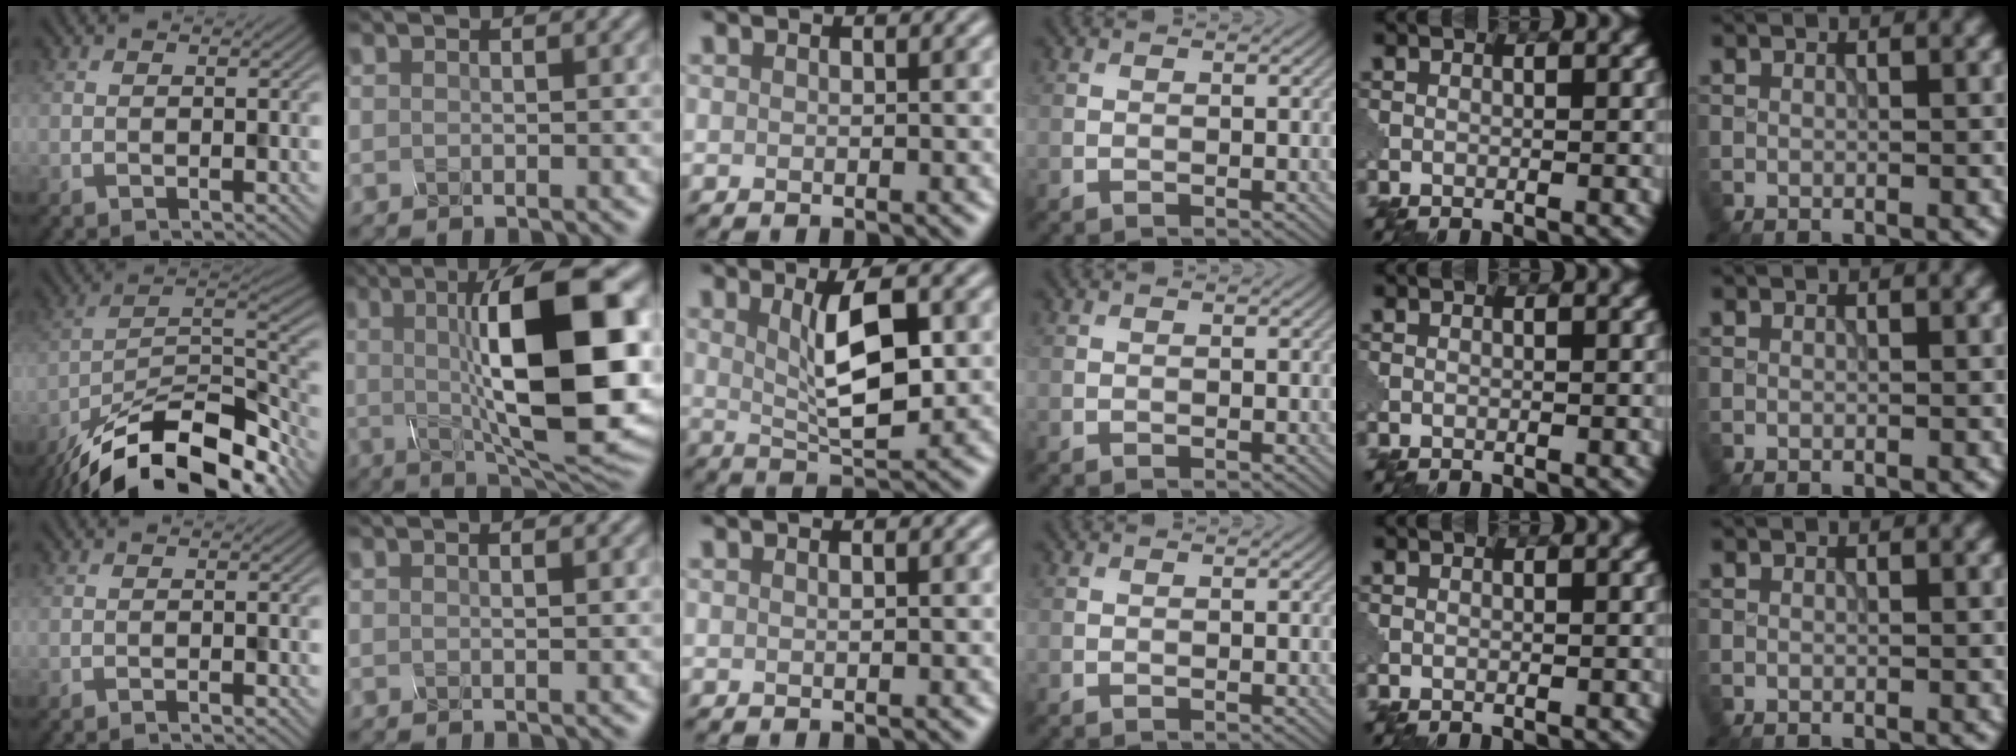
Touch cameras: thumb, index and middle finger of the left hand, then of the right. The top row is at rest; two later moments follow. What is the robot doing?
{"motion": "assemble", "object": "glue stick"}